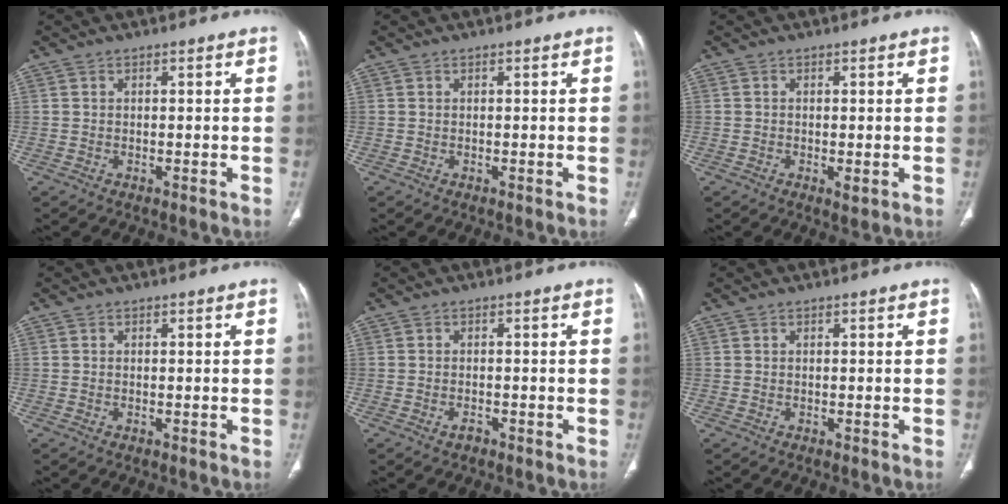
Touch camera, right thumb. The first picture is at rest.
{"total": 0.0}
{"total": 1.4, "force": [-0.4, 0.6, 1.2], "torque": [-0.021, -0.004, -0.004]}
{"total": 0.0}
{"total": 1.3, "force": [-0.8, 0.7, 0.7], "torque": [-0.014, 0.005, -0.013]}
{"total": 0.0}